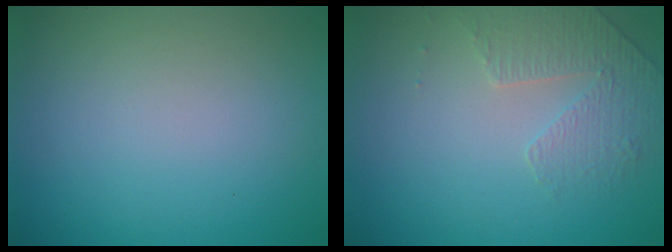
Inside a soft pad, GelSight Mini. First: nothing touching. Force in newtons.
{"total": 1.8, "press": 1.4, "slide": 1.0}